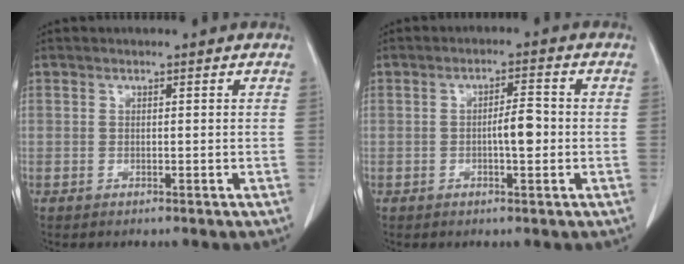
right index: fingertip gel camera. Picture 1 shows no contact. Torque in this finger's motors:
{"motor_torque": [0.52, -0.11, 0.14, 0.07]}